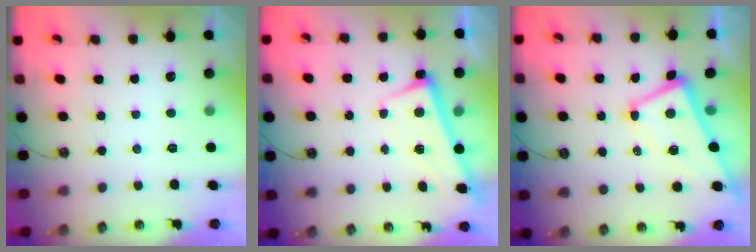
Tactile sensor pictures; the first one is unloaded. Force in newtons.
{"total": 2.7, "press": 2.6, "slide": 0.5}
{"total": 2.1, "press": 2.0, "slide": 0.7}